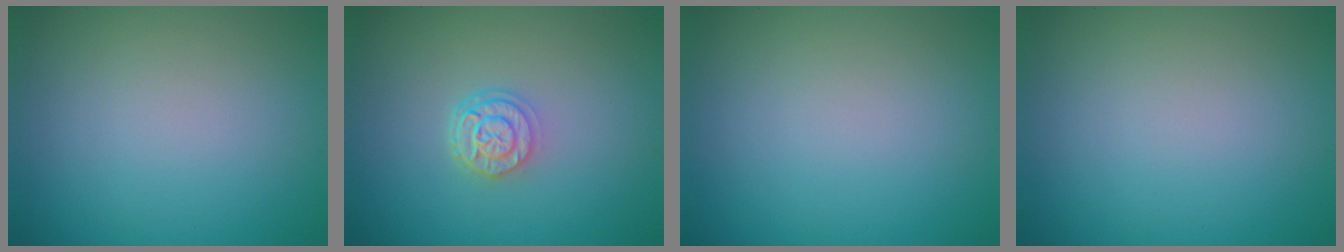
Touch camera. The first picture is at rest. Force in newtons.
{"total": 2.5, "press": 2.0, "slide": 1.5}
{"total": 0.0}
{"total": 0.0}